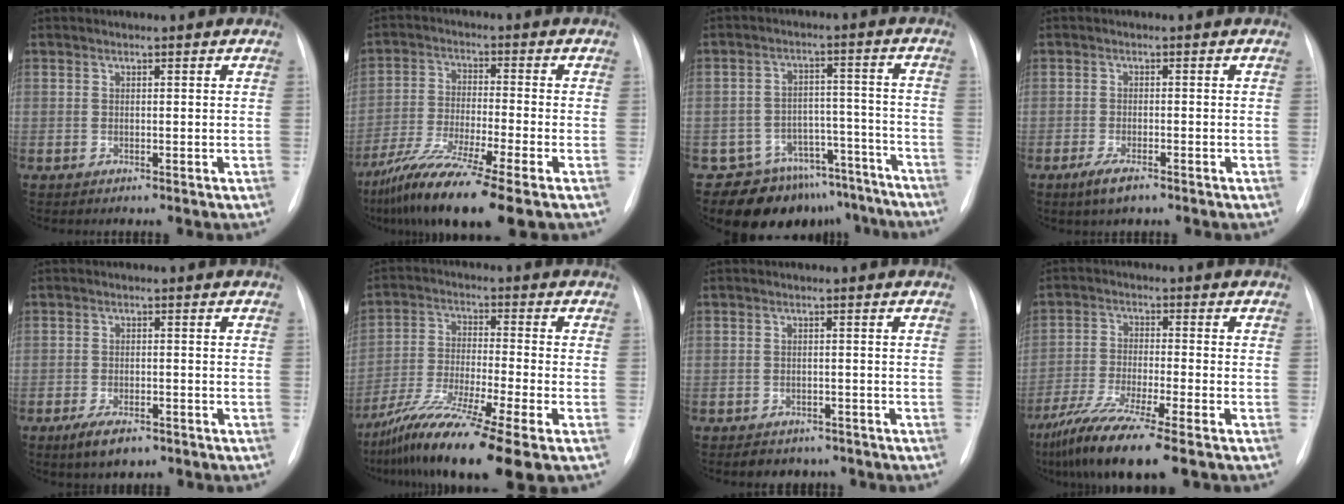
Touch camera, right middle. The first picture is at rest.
{"total": 13.4, "force": [-9.2, -0.1, 9.8], "torque": [-0.190, -0.043, -0.162]}
{"total": 14.3, "force": [-12.2, 7.5, 0.7], "torque": [0.014, 0.061, -0.154]}
{"total": 4.3, "force": [-2.8, 0.9, 3.1], "torque": [-0.069, -0.010, -0.048]}
{"total": 4.7, "force": [-3.1, 1.9, 3.0], "torque": [-0.059, -0.005, -0.047]}
{"total": 15.2, "force": [-10.3, -0.2, 11.1], "torque": [-0.213, -0.043, -0.184]}
{"total": 4.7, "force": [-3.8, 2.6, 0.9], "torque": [-0.009, 0.007, -0.046]}
{"total": 11.5, "force": [-8.2, -0.1, 8.2], "torque": [-0.152, -0.035, -0.142]}